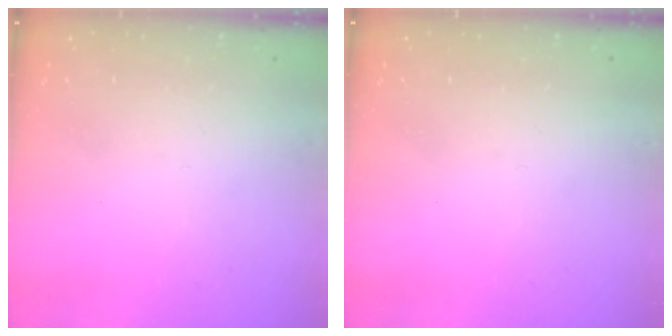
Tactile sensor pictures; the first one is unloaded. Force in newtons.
{"total": 0.0}